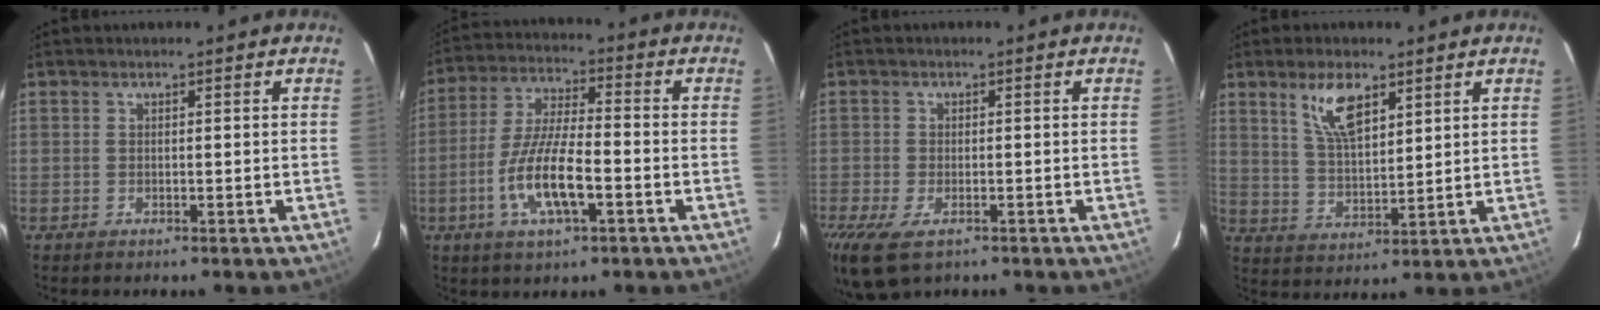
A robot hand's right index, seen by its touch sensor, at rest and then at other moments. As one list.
[{"total": 11.9, "force": [-4.3, 3.2, 10.6], "torque": [-0.219, -0.003, -0.080]}, {"total": 7.8, "force": [-4.8, 3.7, 5.0], "torque": [-0.119, -0.032, -0.084]}, {"total": 8.5, "force": [4.8, 3.4, 6.0], "torque": [-0.112, 0.005, 0.100]}]